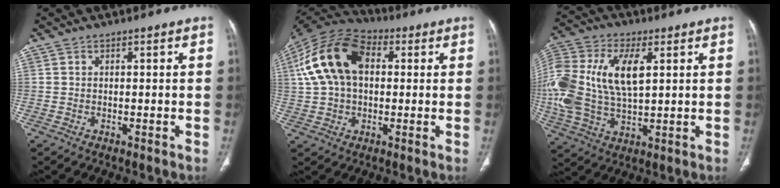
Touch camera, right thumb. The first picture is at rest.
{"total": 17.2, "force": [3.2, 11.2, 12.7], "torque": [-0.240, 0.030, 0.050]}
{"total": 22.0, "force": [3.8, 11.8, 18.1], "torque": [-0.417, 0.008, 0.067]}